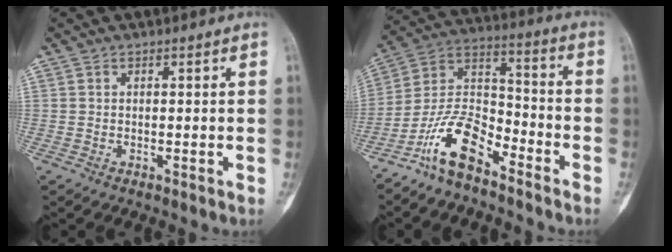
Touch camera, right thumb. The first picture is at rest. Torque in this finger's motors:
{"motor_torque": [0.29, 0.29, 1.16, -0.95, 0.03]}